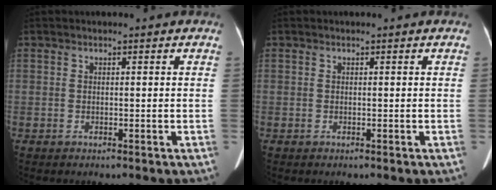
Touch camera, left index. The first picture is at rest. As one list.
[{"total": 0.0}]